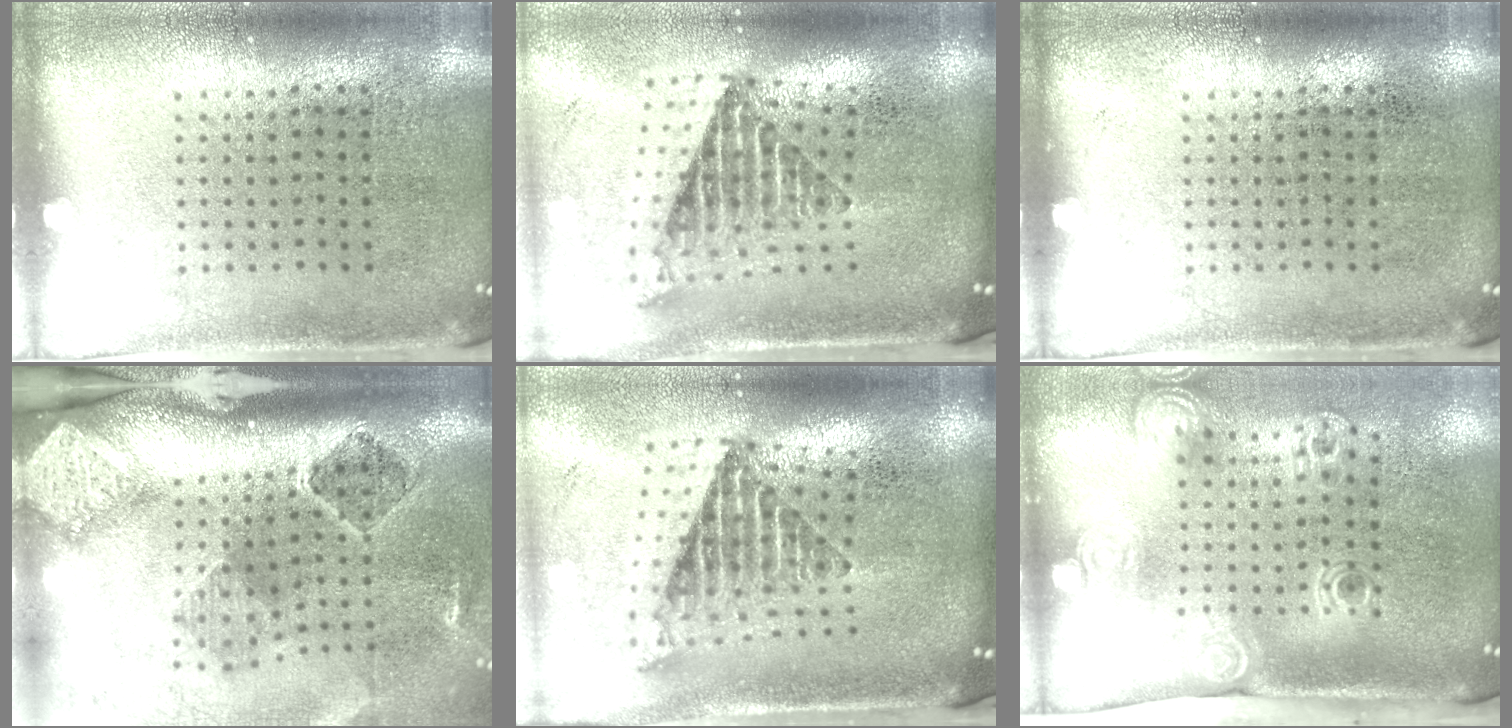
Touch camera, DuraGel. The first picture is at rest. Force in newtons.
{"total": 2.6, "press": 1.7, "slide": 1.9}
{"total": 0.0}
{"total": 3.0, "press": 1.9, "slide": 2.3}
{"total": 2.6, "press": 1.7, "slide": 1.9}
{"total": 2.1, "press": 1.5, "slide": 1.5}